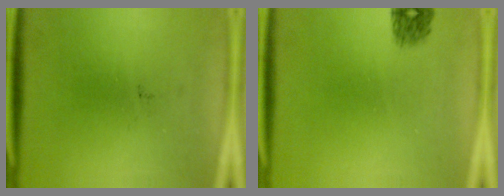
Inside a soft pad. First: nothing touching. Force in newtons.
{"total": 1.6}